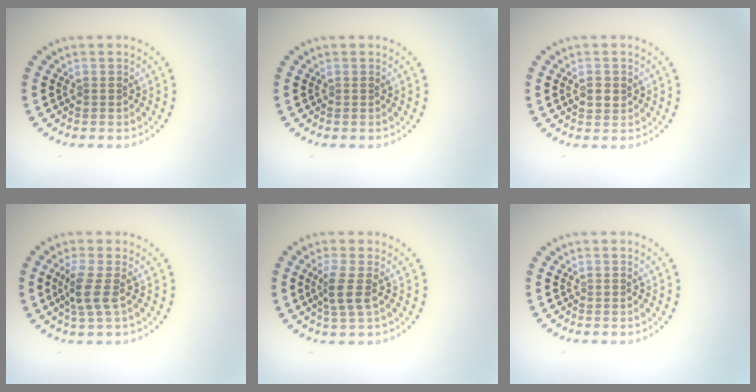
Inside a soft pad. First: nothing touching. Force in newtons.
{"total": 0.0}
{"total": 1.5, "press": 1.5, "slide": 0.4}
{"total": 2.6, "press": 2.1, "slide": 1.6}
{"total": 2.4, "press": 1.9, "slide": 1.5}
{"total": 0.0}